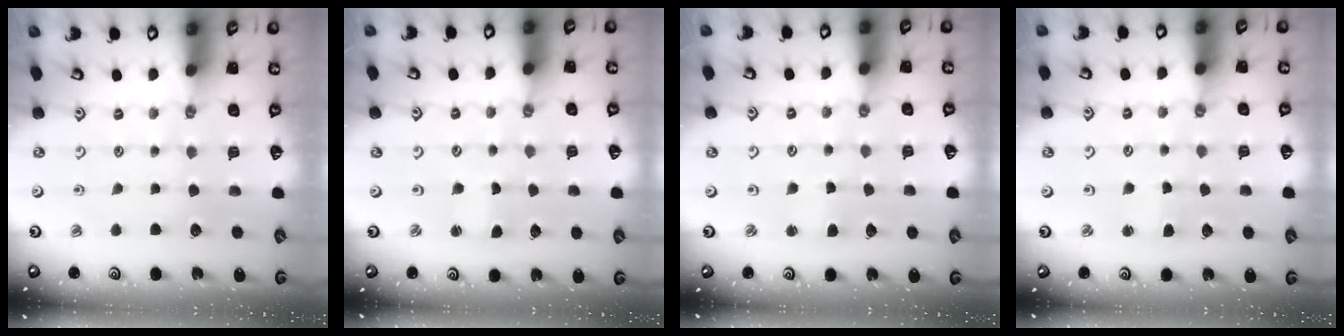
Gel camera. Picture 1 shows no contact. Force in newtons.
{"total": 1.7, "press": 1.7, "slide": 0.2}
{"total": 3.0, "press": 3.0, "slide": 0.3}
{"total": 2.5, "press": 2.5, "slide": 0.3}